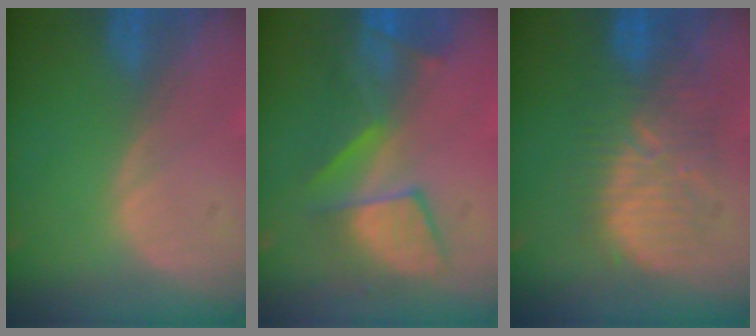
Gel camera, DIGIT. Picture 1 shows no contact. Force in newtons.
{"total": 8.3, "press": 8.3, "slide": 0.5}
{"total": 9.1, "press": 9.1, "slide": 0.3}